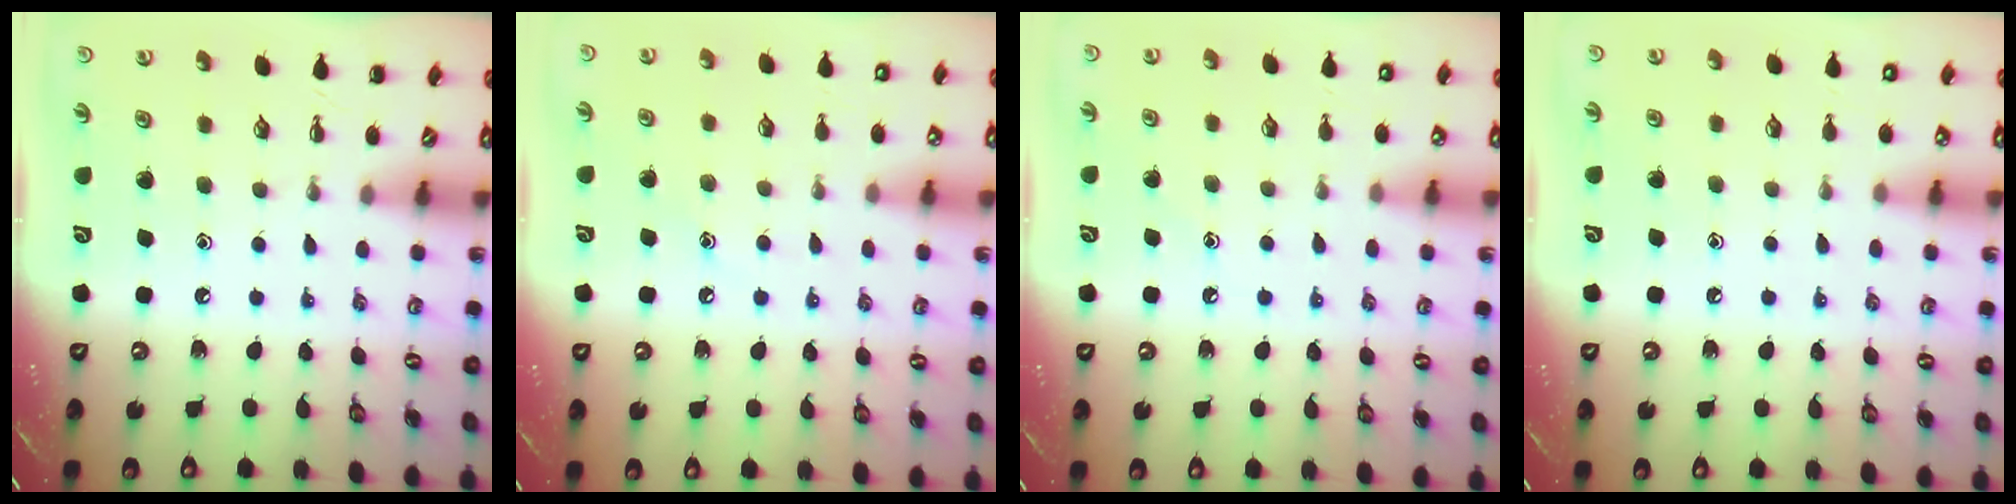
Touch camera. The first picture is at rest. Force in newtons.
{"total": 7.9, "press": 7.7, "slide": 2.0}
{"total": 7.5, "press": 7.2, "slide": 2.1}
{"total": 7.0, "press": 6.8, "slide": 1.8}